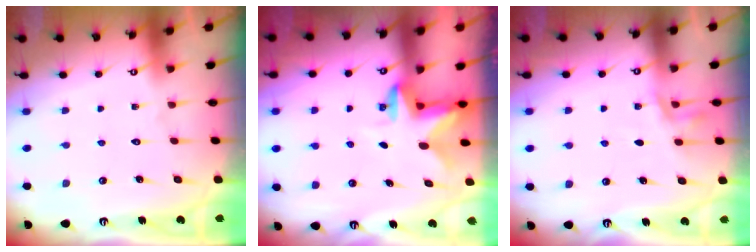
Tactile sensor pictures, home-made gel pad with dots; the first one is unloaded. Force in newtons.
{"total": 2.6, "press": 2.5, "slide": 0.5}
{"total": 5.9, "press": 5.4, "slide": 2.4}